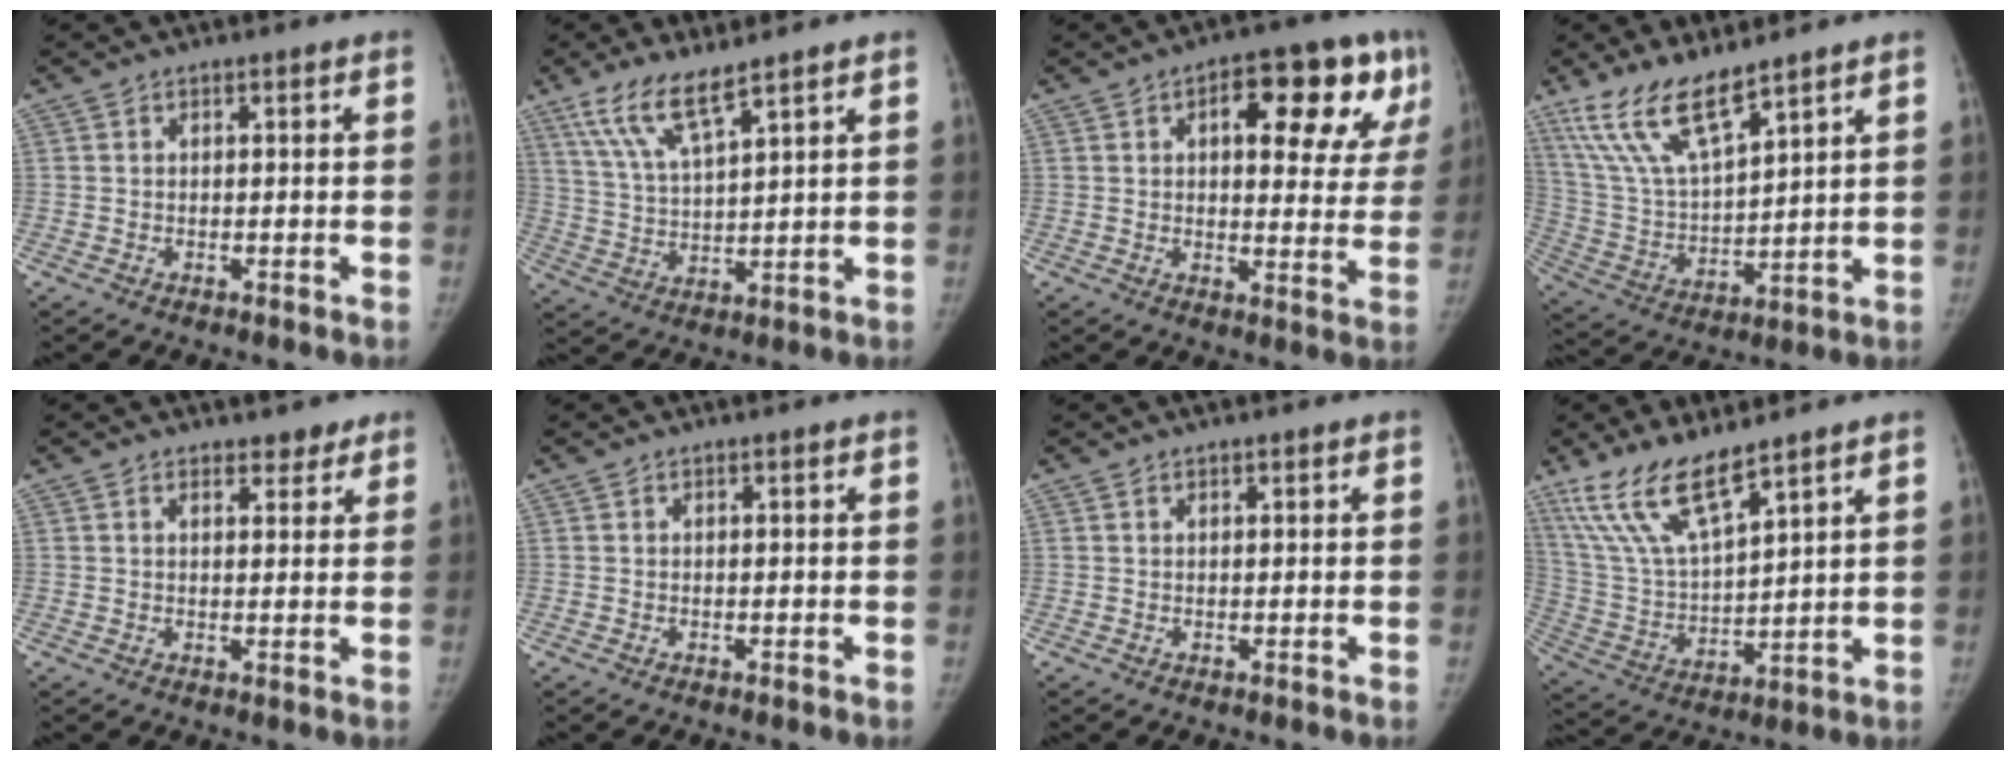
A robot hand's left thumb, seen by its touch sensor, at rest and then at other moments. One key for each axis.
{"total": 9.0, "fx": 6.4, "fy": 1.6, "fz": 6.1, "tx": -0.124, "ty": -0.029, "tz": 0.135}
{"total": 17.9, "fx": 7.3, "fy": 7.6, "fz": 14.5, "tx": -0.143, "ty": -0.005, "tz": 0.089}
{"total": 13.9, "fx": 10.2, "fy": 3.6, "fz": 8.7, "tx": -0.160, "ty": -0.047, "tz": 0.216}
{"total": 2.9, "fx": 2.2, "fy": 1.5, "fz": 1.0, "tx": 0.007, "ty": -0.011, "tz": 0.029}
{"total": 0.0}
{"total": 0.6, "fx": 0.5, "fy": 0.1, "fz": 0.3, "tx": -0.003, "ty": -0.001, "tz": 0.009}
{"total": 13.9, "fx": 10.1, "fy": 3.4, "fz": 8.9, "tx": -0.167, "ty": -0.047, "tz": 0.215}